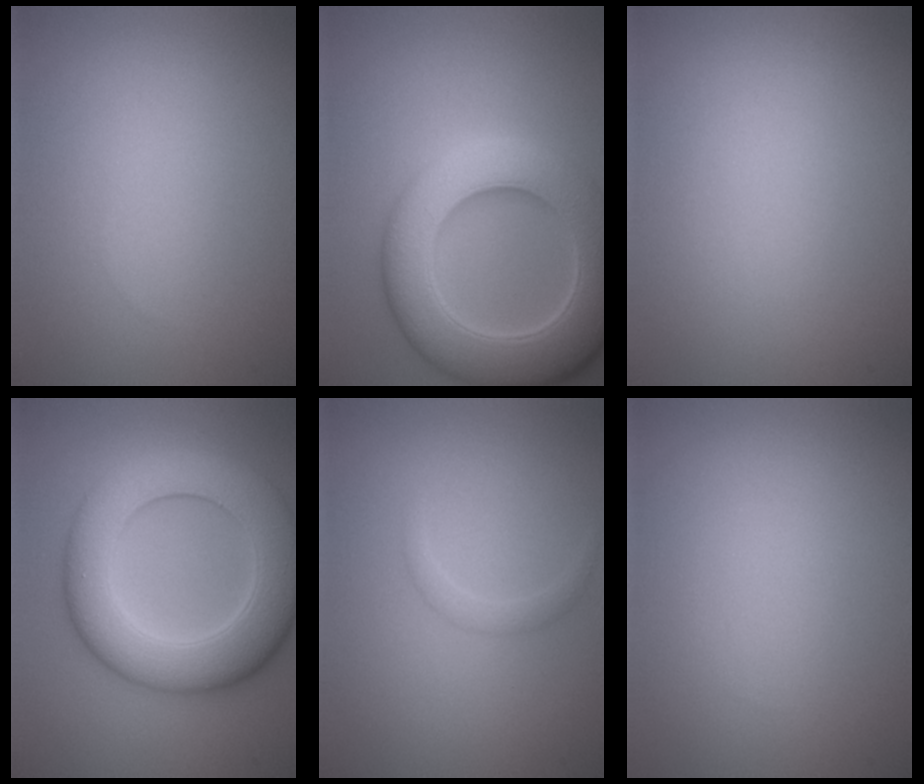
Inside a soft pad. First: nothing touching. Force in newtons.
{"total": 10.1, "press": 10.1, "slide": 0.6}
{"total": 0.0}
{"total": 10.2, "press": 10.2, "slide": 0.2}
{"total": 1.0, "press": 1.0, "slide": 0.1}
{"total": 0.0}